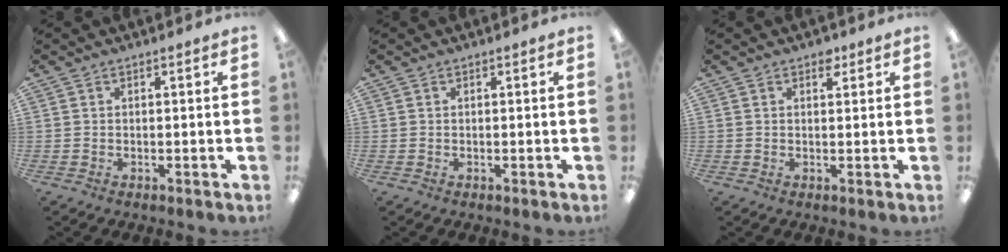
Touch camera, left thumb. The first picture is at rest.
{"total": 0.0}
{"total": 2.3, "force": [1.4, 1.3, 1.3], "torque": [-0.002, -0.006, 0.020]}